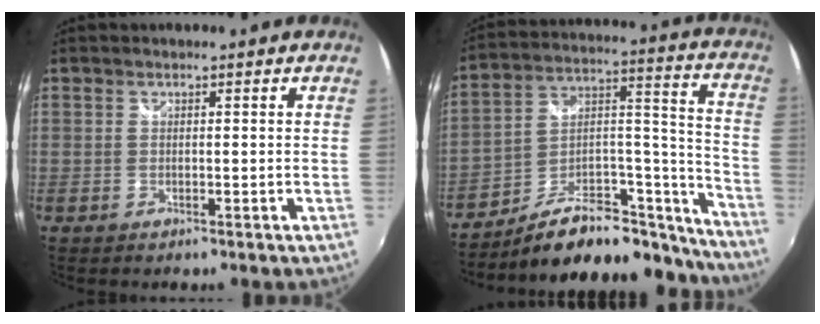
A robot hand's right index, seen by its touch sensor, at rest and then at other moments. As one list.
[{"total": 24.6, "force": [-19.4, 9.5, 11.7], "torque": [-0.156, 0.058, -0.279]}]